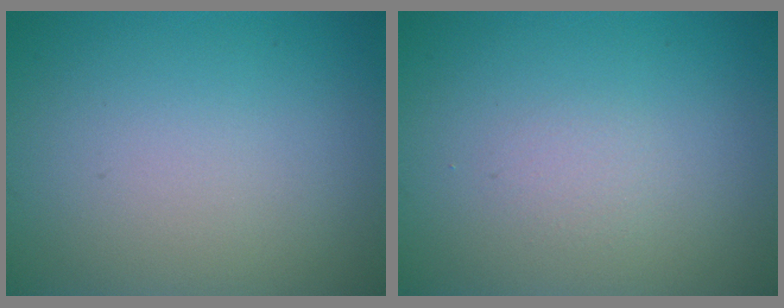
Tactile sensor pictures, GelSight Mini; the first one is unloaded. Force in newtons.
{"total": 0.8, "press": 0.8, "slide": 0.1}